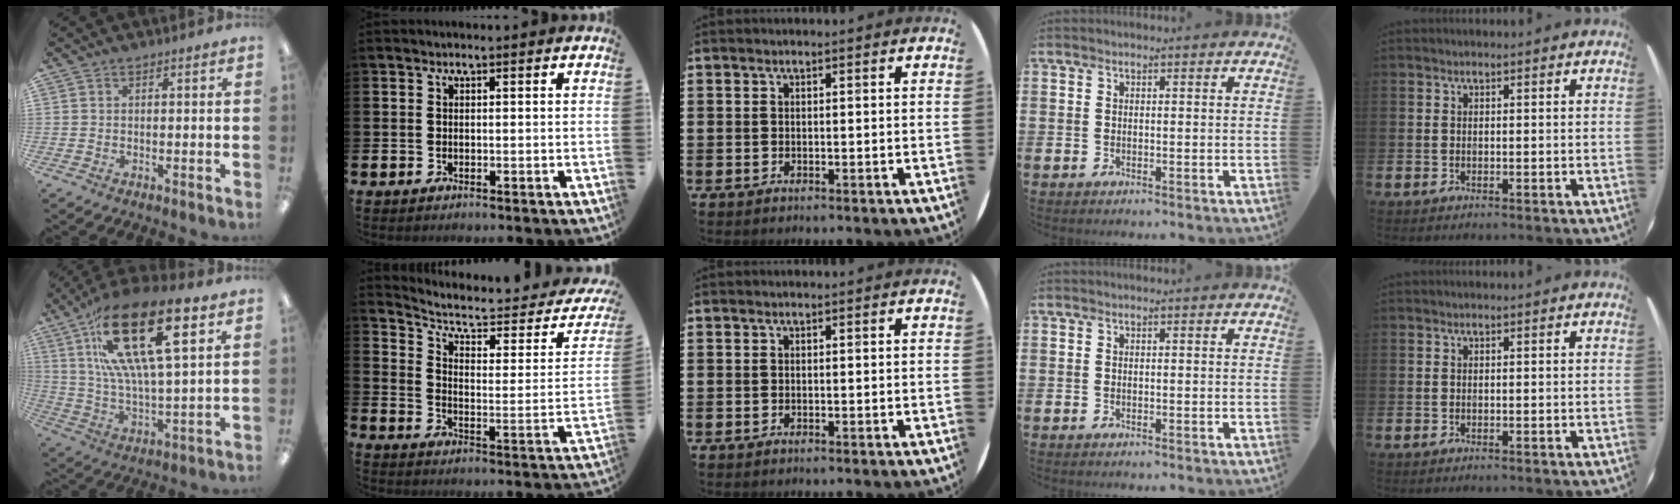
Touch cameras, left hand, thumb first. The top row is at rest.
{"thumb": {"total": 23.6, "force": [12.5, 7.7, 18.5], "torque": [-0.338, -0.052, 0.196]}, "index": {"total": 6.3, "force": [4.9, 2.1, 3.2], "torque": [-0.083, -0.035, 0.078]}}